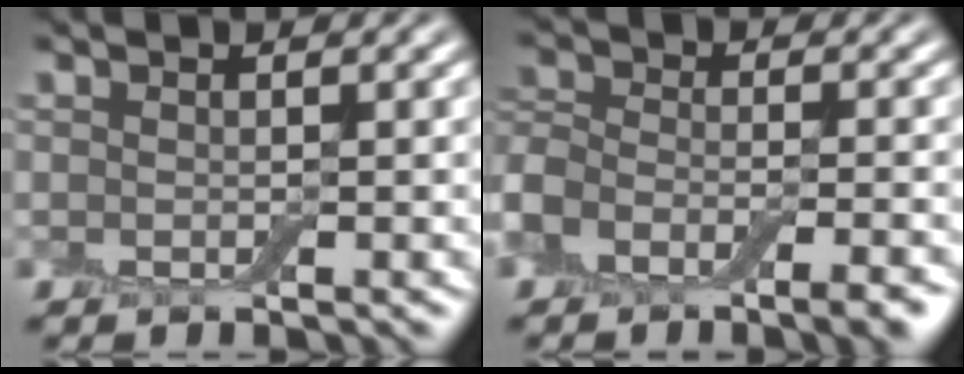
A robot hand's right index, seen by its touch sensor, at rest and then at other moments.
{"total": 6.4, "force": [-4.2, 2.9, 3.9], "torque": [-0.061, -0.001, -0.078]}